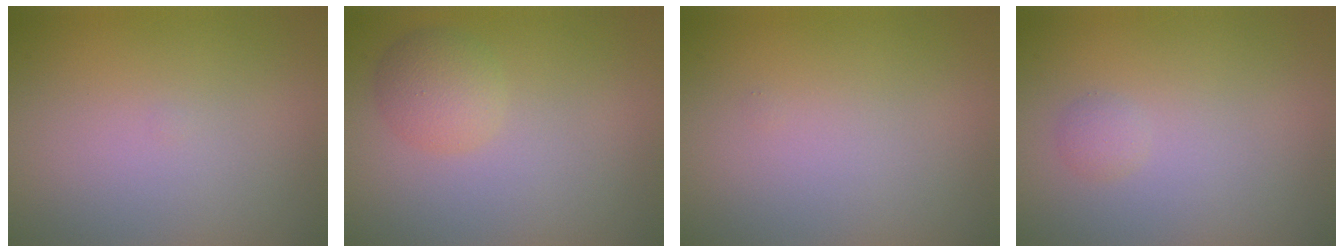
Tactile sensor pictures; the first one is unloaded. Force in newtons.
{"total": 2.7, "press": 2.7, "slide": 0.1}
{"total": 0.0}
{"total": 0.8, "press": 0.8, "slide": 0.1}